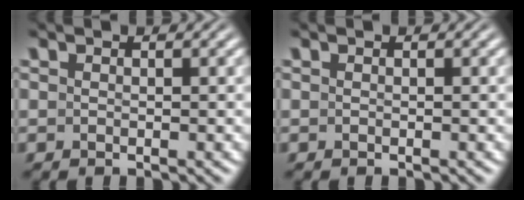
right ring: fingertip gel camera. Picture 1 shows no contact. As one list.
[{"total": 1.1, "force": [-0.3, -1.0, -0.3], "torque": [0.012, -0.010, 0.005]}]